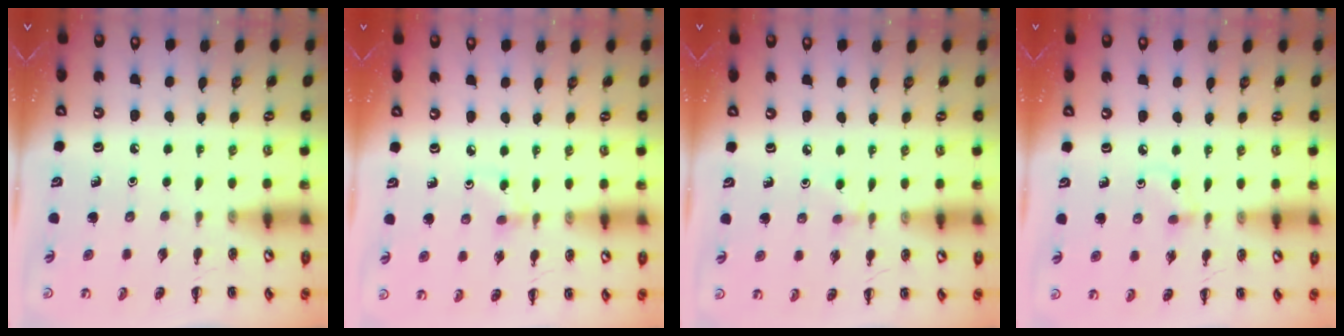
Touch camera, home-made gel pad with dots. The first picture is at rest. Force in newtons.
{"total": 2.5, "press": 2.4, "slide": 0.9}
{"total": 2.6, "press": 2.5, "slide": 0.9}
{"total": 4.8, "press": 4.4, "slide": 2.0}